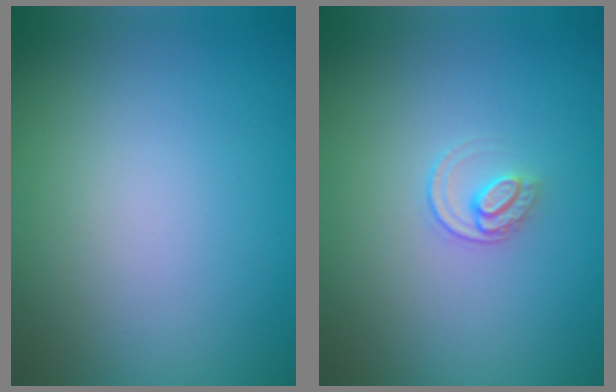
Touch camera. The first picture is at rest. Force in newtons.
{"total": 1.4, "press": 0.9, "slide": 1.0}